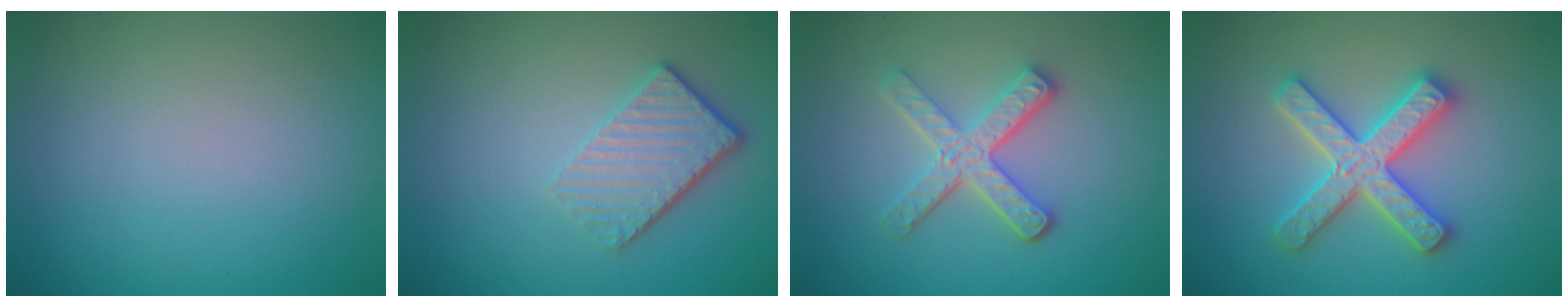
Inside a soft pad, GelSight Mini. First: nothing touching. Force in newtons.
{"total": 4.2, "press": 3.0, "slide": 3.0}
{"total": 4.1, "press": 3.3, "slide": 2.4}
{"total": 4.7, "press": 4.6, "slide": 0.7}